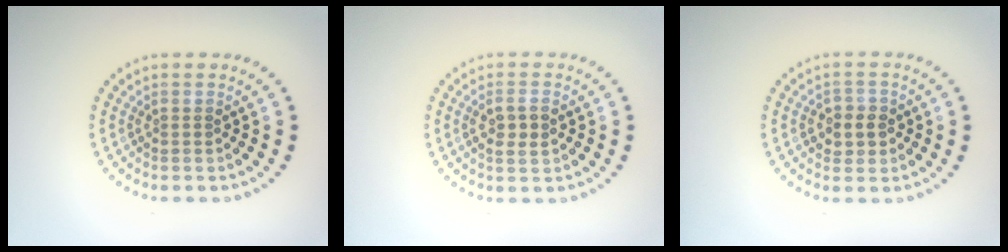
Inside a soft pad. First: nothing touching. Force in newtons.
{"total": 2.1, "press": 2.1, "slide": 0.5}
{"total": 2.3, "press": 2.3, "slide": 0.6}